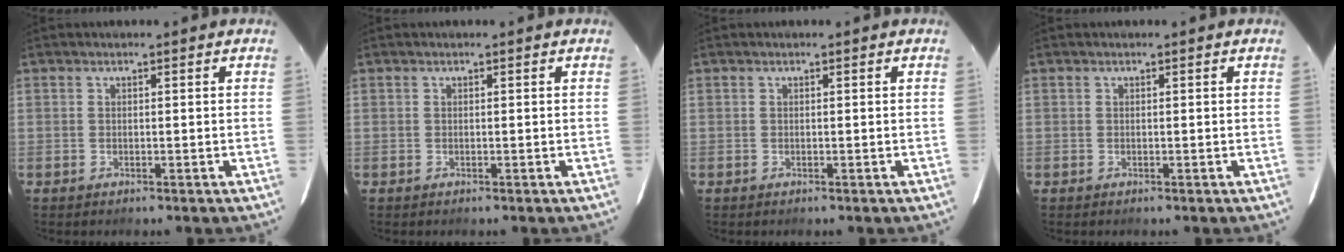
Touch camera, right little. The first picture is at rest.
{"total": 0.0}
{"total": 0.0}
{"total": 0.0}